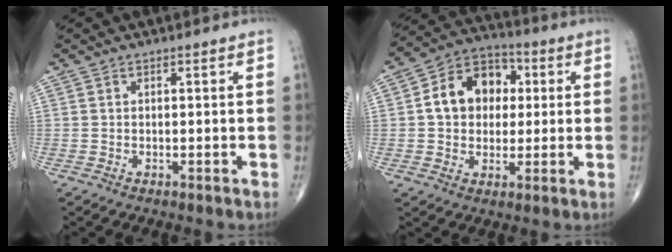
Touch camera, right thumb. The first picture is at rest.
{"total": 12.6, "force": [1.8, 9.7, 7.9], "torque": [-0.093, 0.019, 0.020]}